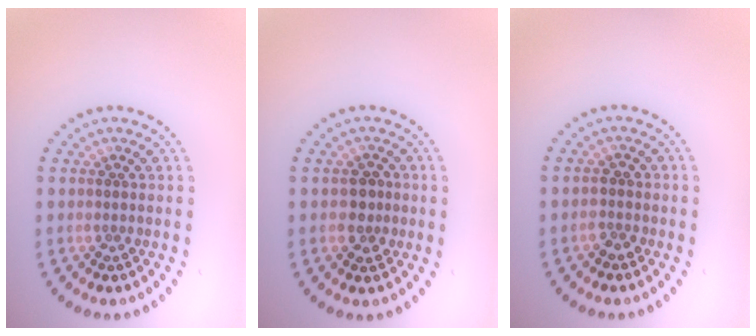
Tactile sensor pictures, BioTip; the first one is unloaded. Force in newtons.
{"total": 2.1, "press": 2.0, "slide": 0.5}
{"total": 1.3, "press": 1.3, "slide": 0.3}